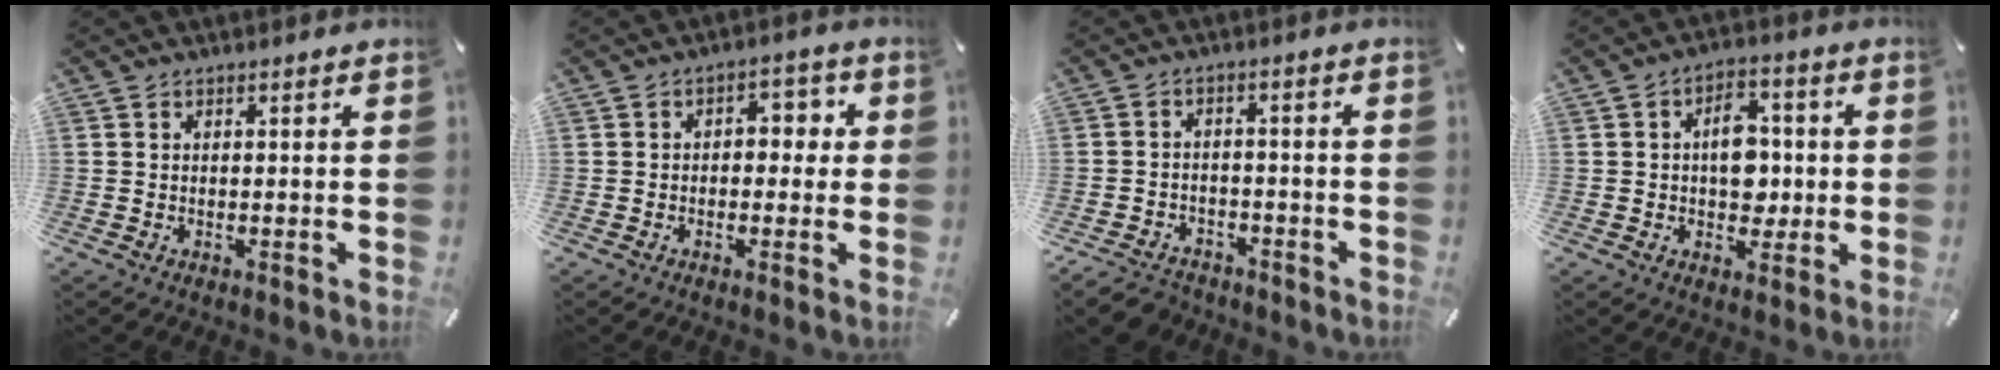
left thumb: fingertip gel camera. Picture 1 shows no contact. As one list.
[{"total": 4.3, "force": [-0.6, 3.0, 3.0], "torque": [-0.037, 0.009, -0.022]}, {"total": 4.7, "force": [-3.8, 2.6, 1.1], "torque": [-0.027, 0.019, -0.075]}, {"total": 9.1, "force": [0.2, 6.5, 6.3], "torque": [-0.074, 0.002, 0.001]}]